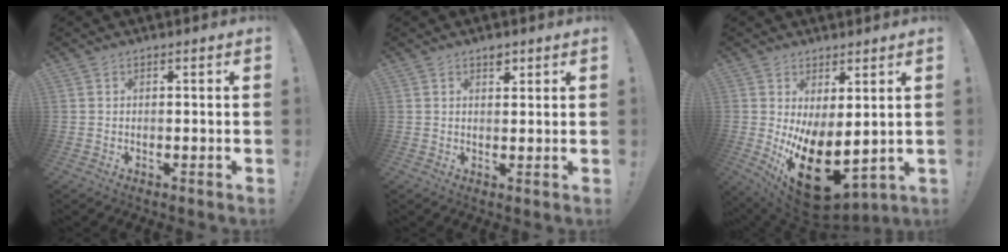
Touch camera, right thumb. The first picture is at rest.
{"total": 2.3, "force": [1.7, 1.1, 1.0], "torque": [0.009, -0.015, 0.025]}
{"total": 16.4, "force": [-2.7, 8.5, 13.8], "torque": [-0.210, -0.009, -0.022]}